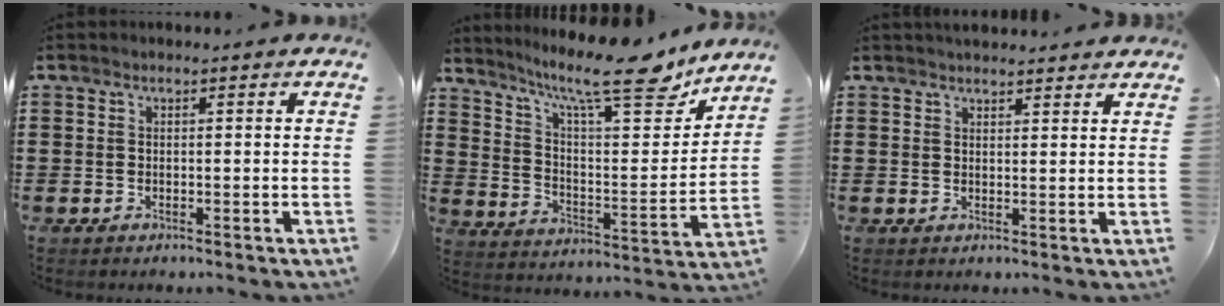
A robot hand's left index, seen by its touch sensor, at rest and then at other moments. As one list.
[{"total": 13.7, "force": [10.5, 2.3, 8.4], "torque": [-0.156, -0.062, 0.169]}, {"total": 2.1, "force": [2.1, 0.3, 0.2], "torque": [-0.007, 0.000, 0.041]}]